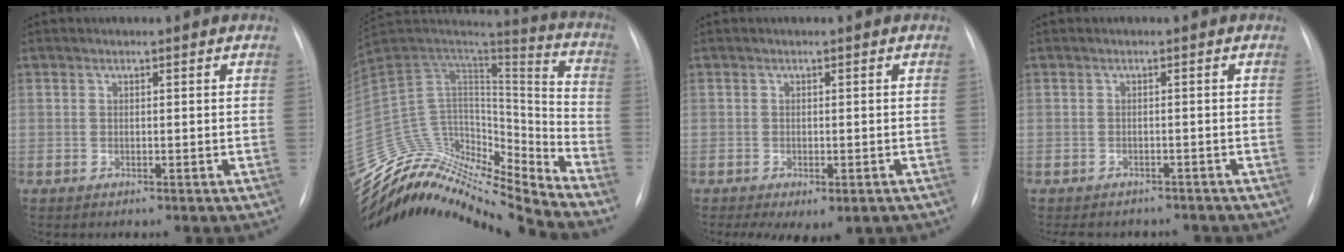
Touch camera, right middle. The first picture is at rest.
{"total": 26.0, "force": [-24.6, 4.1, 7.0], "torque": [-0.154, 0.056, -0.397]}
{"total": 4.9, "force": [-3.0, 2.2, 3.3], "torque": [-0.043, -0.006, -0.038]}
{"total": 8.0, "force": [-7.0, 3.4, 1.7], "torque": [-0.024, 0.005, -0.079]}